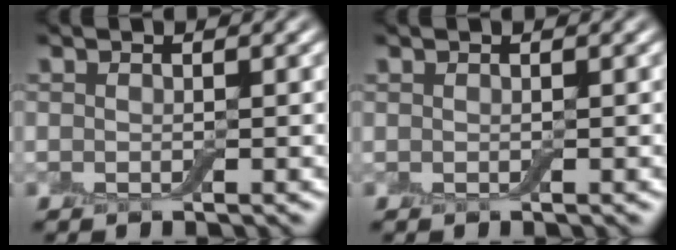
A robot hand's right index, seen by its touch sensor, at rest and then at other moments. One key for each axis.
{"total": 0.0}